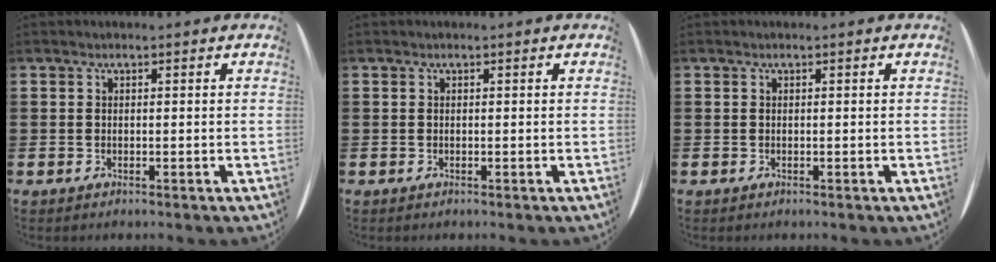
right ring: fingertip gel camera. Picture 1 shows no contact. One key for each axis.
{"total": 0.0}
{"total": 0.0}